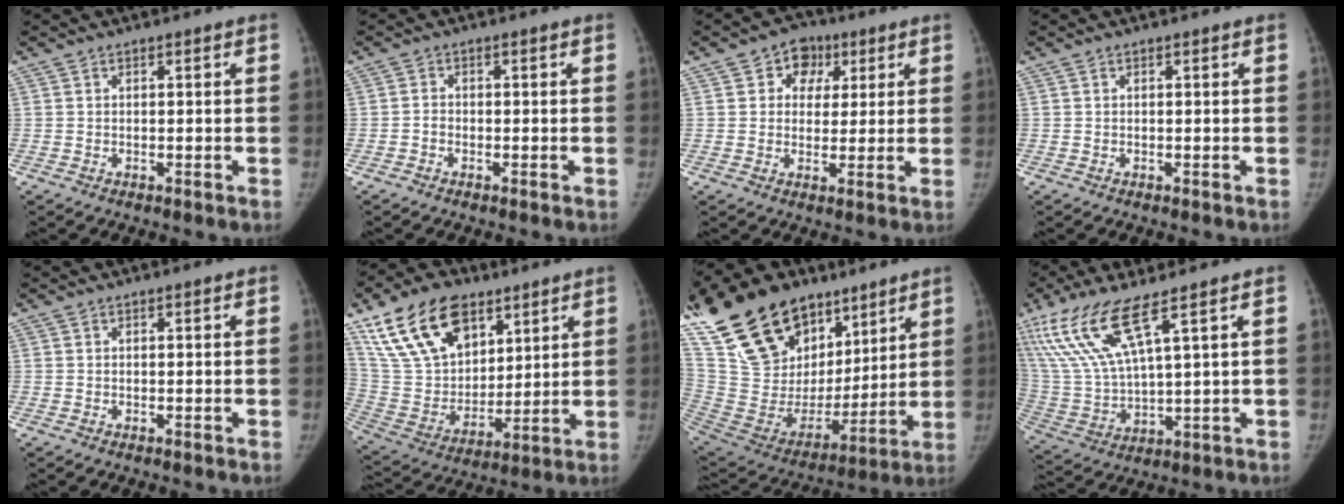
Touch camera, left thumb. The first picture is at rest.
{"total": 1.2, "force": [-0.8, 0.8, 0.4], "torque": [-0.005, 0.005, -0.018]}
{"total": 6.8, "force": [2.7, 5.7, 2.6], "torque": [0.001, -0.002, 0.034]}
{"total": 0.0}
{"total": 0.0}
{"total": 21.5, "force": [12.5, 12.9, 11.9], "torque": [-0.195, -0.037, 0.237]}
{"total": 31.7, "force": [19.9, 18.4, 16.4], "torque": [-0.295, -0.021, 0.360]}
{"total": 14.7, "force": [8.3, 3.2, 11.7], "torque": [-0.274, -0.033, 0.180]}